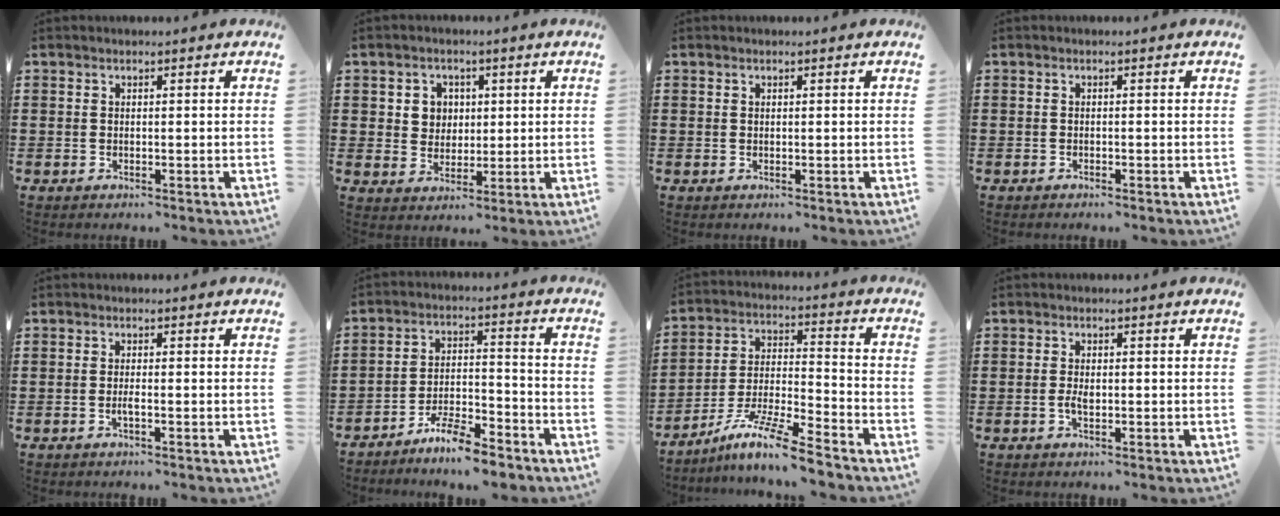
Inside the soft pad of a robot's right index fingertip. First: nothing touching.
{"total": 3.9, "force": [1.1, 3.6, 0.9], "torque": [-0.034, 0.014, 0.017]}
{"total": 0.0}
{"total": 0.7, "force": [-0.7, 0.0, 0.0], "torque": [-0.001, -0.001, -0.015]}
{"total": 1.3, "force": [-0.6, 0.0, 1.2], "torque": [-0.029, -0.007, -0.012]}
{"total": 6.7, "force": [-6.3, 0.5, 2.4], "torque": [-0.052, 0.003, -0.121]}
{"total": 10.5, "force": [-8.8, 0.4, 5.8], "torque": [-0.116, 0.006, -0.174]}
{"total": 1.9, "force": [-0.3, 0.9, 1.6], "torque": [-0.038, -0.002, -0.008]}